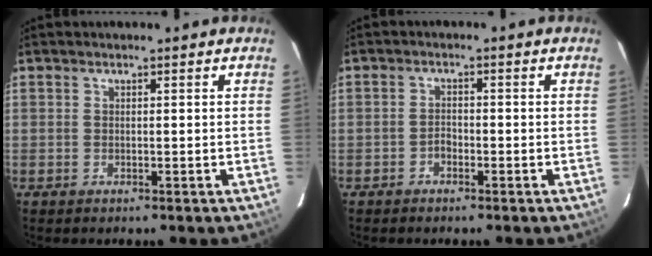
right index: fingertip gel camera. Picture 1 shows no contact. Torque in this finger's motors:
{"motor_torque": [0.67, 0.30, 0.03, -0.04]}